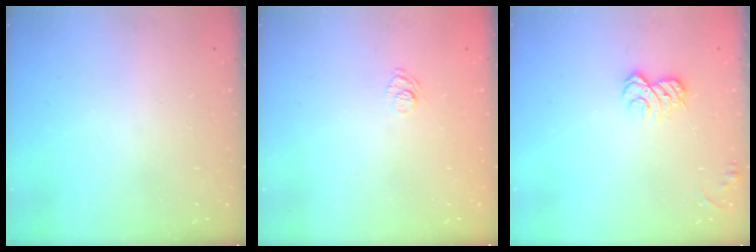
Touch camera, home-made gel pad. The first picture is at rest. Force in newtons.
{"total": 6.6, "press": 6.5, "slide": 1.4}
{"total": 6.6, "press": 6.6, "slide": 0.9}